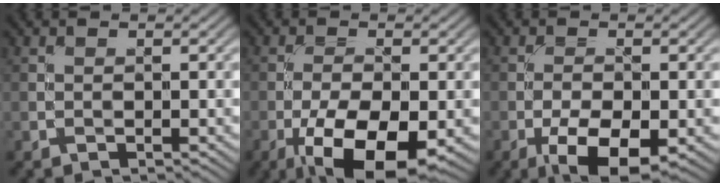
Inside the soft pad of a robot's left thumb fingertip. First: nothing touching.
{"total": 11.2, "force": [-5.0, 4.5, 9.0], "torque": [-0.162, -0.016, -0.083]}
{"total": 7.5, "force": [-3.6, 3.0, 5.9], "torque": [-0.103, -0.008, -0.059]}